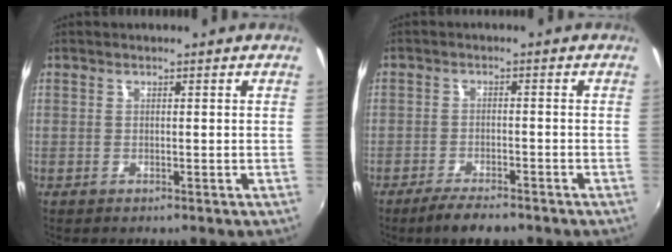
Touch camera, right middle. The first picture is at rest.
{"total": 5.4, "force": [-4.4, 1.3, 2.9], "torque": [-0.070, -0.006, -0.076]}